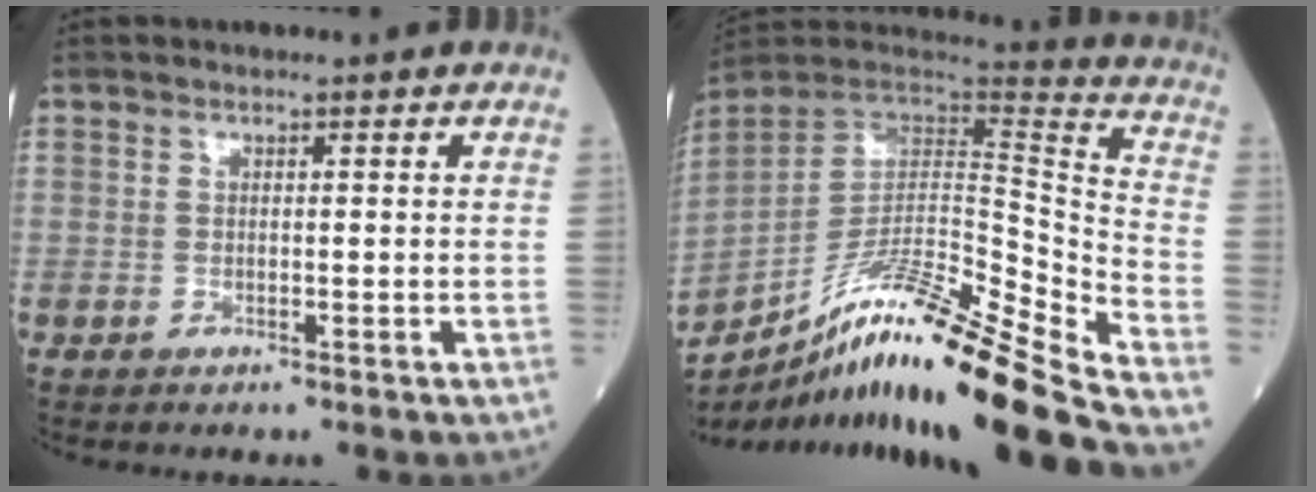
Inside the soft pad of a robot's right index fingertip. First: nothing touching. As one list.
[{"total": 27.3, "force": [-21.2, -0.5, 17.2], "torque": [-0.254, -0.034, -0.359]}]